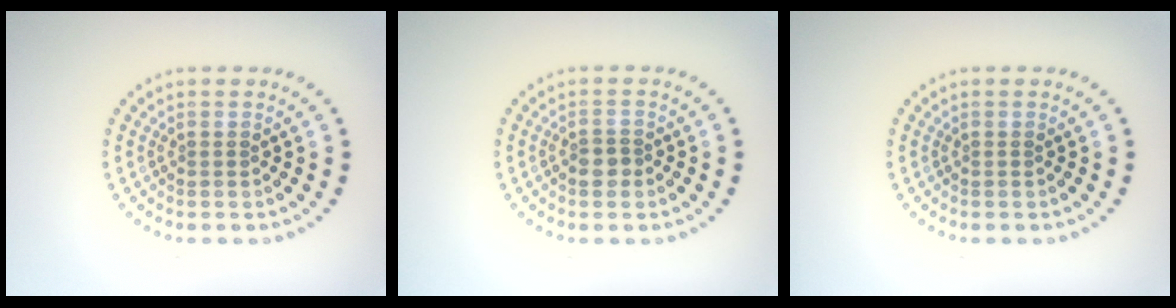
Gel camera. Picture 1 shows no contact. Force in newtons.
{"total": 1.6, "press": 1.5, "slide": 0.6}
{"total": 0.0}